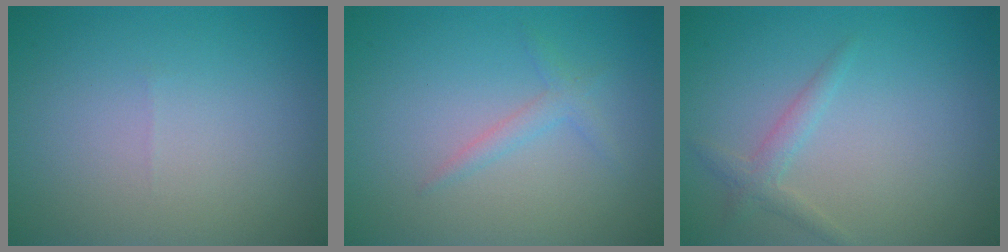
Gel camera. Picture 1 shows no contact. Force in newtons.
{"total": 1.3, "press": 1.3, "slide": 0.1}
{"total": 1.6, "press": 1.6, "slide": 0.1}